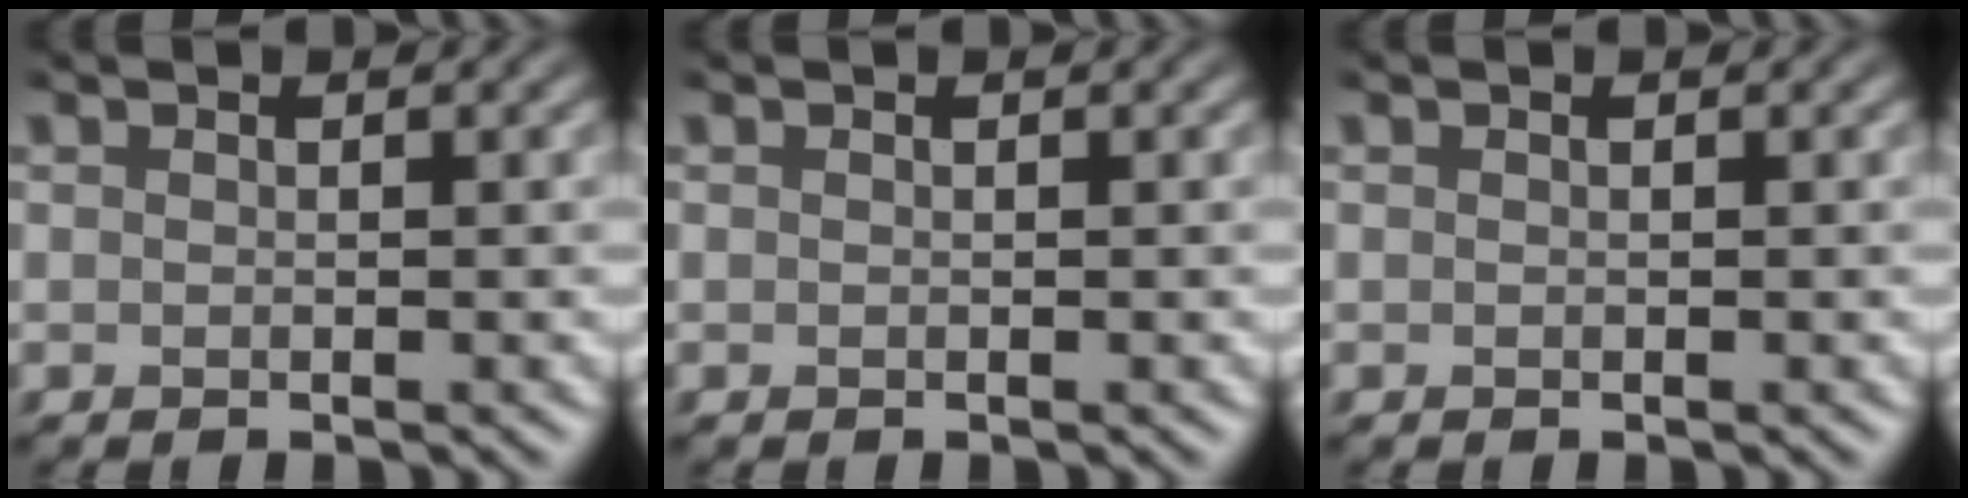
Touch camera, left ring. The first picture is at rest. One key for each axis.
{"total": 0.0}
{"total": 0.0}